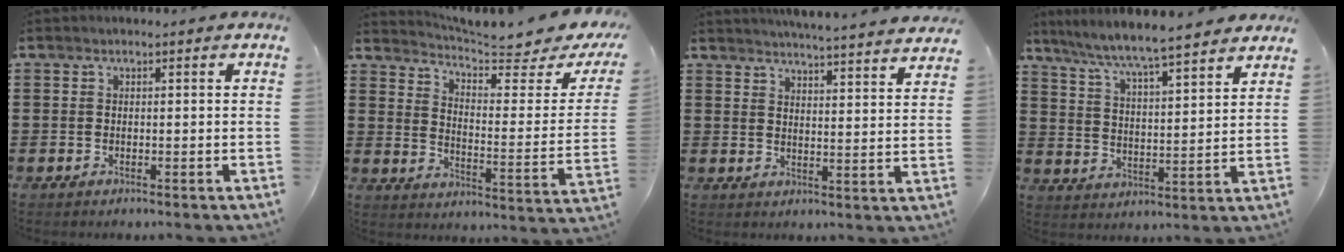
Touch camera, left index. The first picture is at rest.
{"total": 5.0, "force": [4.5, -0.1, 2.1], "torque": [-0.051, -0.046, 0.068]}
{"total": 4.4, "force": [4.3, -0.7, 0.6], "torque": [-0.021, -0.036, 0.073]}
{"total": 5.8, "force": [5.4, -0.5, 2.0], "torque": [-0.065, -0.037, 0.086]}